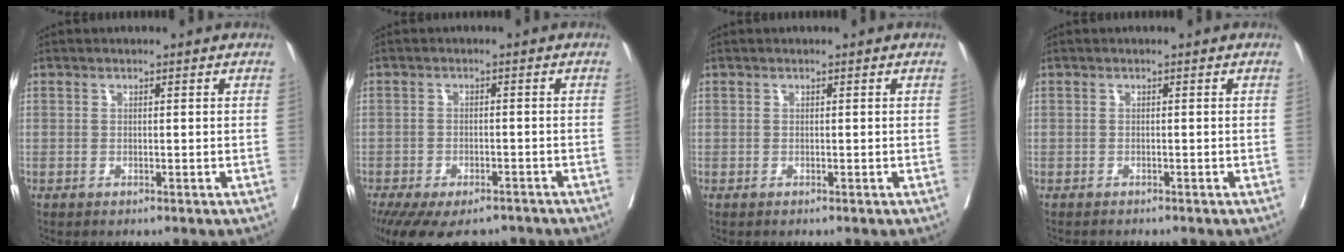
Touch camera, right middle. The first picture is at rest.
{"total": 13.9, "force": [-10.6, 6.1, 6.7], "torque": [-0.153, -0.022, -0.145]}
{"total": 0.0}
{"total": 1.9, "force": [-1.7, 0.5, 0.5], "torque": [-0.011, -0.005, -0.024]}